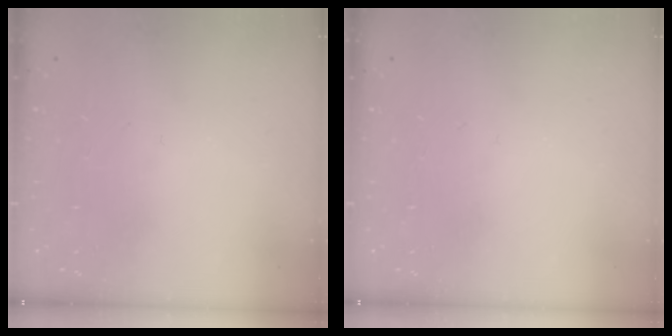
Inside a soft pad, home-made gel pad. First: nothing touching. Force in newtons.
{"total": 0.0}